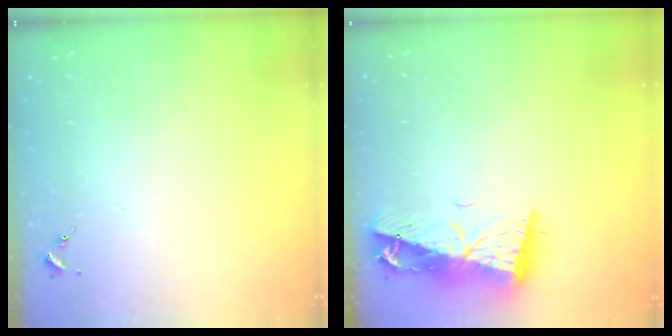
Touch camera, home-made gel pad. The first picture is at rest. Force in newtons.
{"total": 10.7, "press": 10.6, "slide": 1.5}